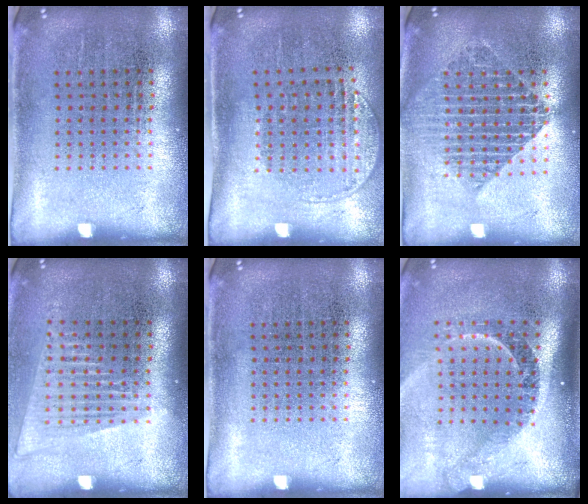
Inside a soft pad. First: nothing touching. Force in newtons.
{"total": 1.3, "press": 1.1, "slide": 0.7}
{"total": 1.8, "press": 1.6, "slide": 1.0}
{"total": 1.4, "press": 1.3, "slide": 0.6}
{"total": 0.0}
{"total": 2.3, "press": 1.6, "slide": 1.6}